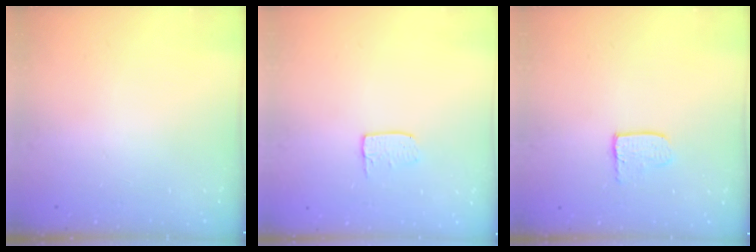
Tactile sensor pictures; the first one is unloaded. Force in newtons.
{"total": 4.3, "press": 4.3, "slide": 0.3}
{"total": 3.3, "press": 3.3, "slide": 0.3}